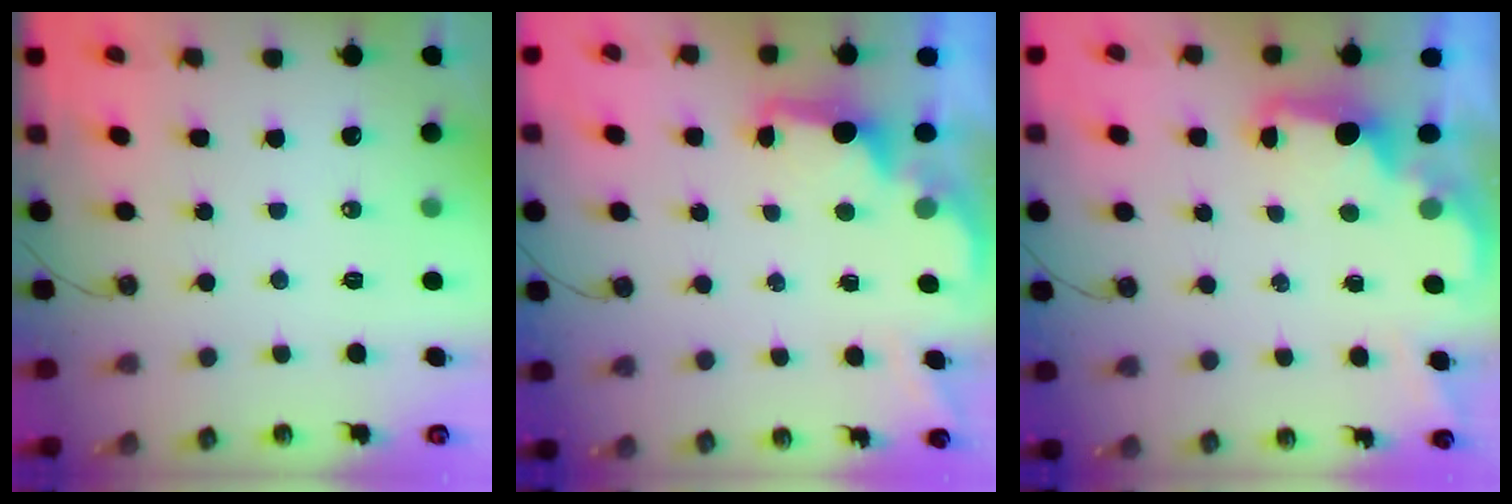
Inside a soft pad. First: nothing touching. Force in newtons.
{"total": 2.1, "press": 1.9, "slide": 0.8}
{"total": 2.2, "press": 2.0, "slide": 0.8}